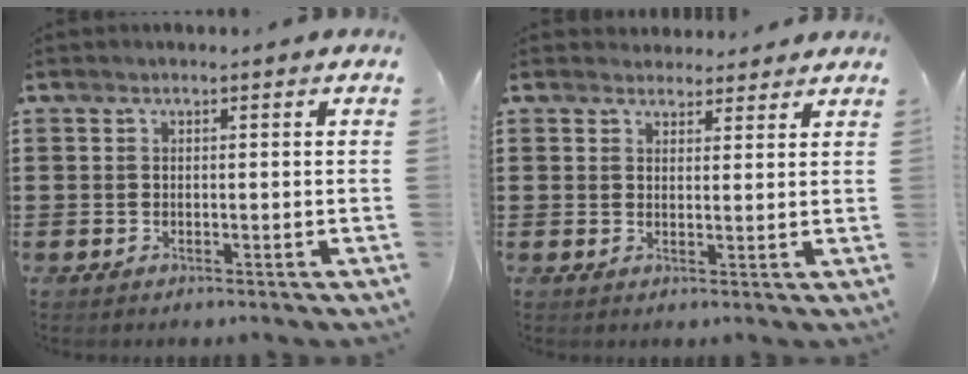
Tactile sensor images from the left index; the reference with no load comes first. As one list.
[{"total": 2.8, "force": [2.6, 0.9, 0.1], "torque": [0.000, -0.005, 0.048]}]